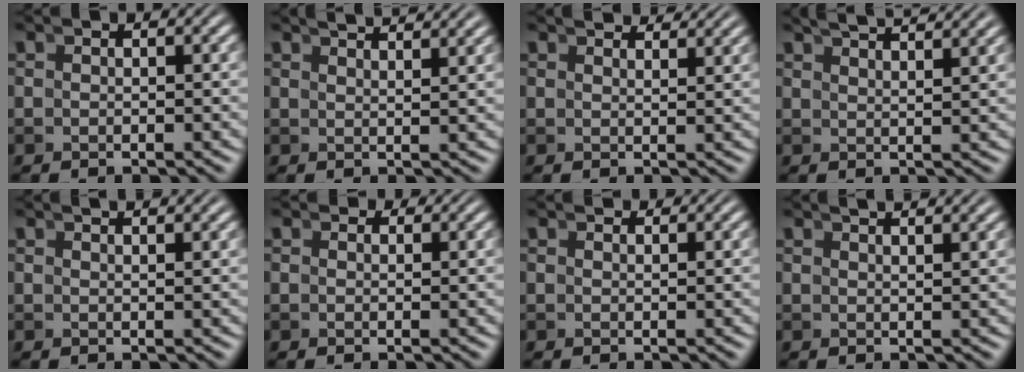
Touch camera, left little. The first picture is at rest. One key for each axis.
{"total": 3.1, "fx": 3.0, "fy": -0.1, "fz": 0.9, "tx": -0.004, "ty": 0.009, "tz": 0.046}
{"total": 3.0, "fx": 2.9, "fy": -0.1, "fz": 0.5, "tx": 0.003, "ty": 0.008, "tz": 0.042}
{"total": 4.2, "fx": 3.9, "fy": 0.1, "fz": 1.4, "tx": -0.019, "ty": 0.010, "tz": 0.062}
{"total": 1.9, "fx": 1.8, "fy": -0.2, "fz": 0.6, "tx": 0.005, "ty": 0.008, "tz": 0.025}
{"total": 1.6, "fx": 1.5, "fy": 0.3, "fz": 0.3, "tx": 0.002, "ty": 0.004, "tz": 0.022}
{"total": 1.8, "fx": 1.8, "fy": -0.2, "fz": 0.1, "tx": 0.009, "ty": 0.007, "tz": 0.026}
{"total": 2.4, "fx": 2.3, "fy": -0.2, "fz": 0.8, "tx": 0.001, "ty": 0.009, "tz": 0.034}